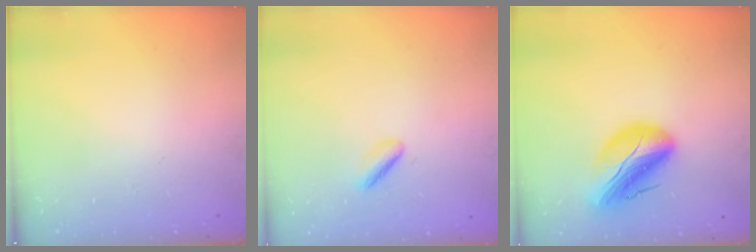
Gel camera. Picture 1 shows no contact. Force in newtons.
{"total": 2.3, "press": 2.0, "slide": 1.1}
{"total": 17.3, "press": 16.7, "slide": 4.2}